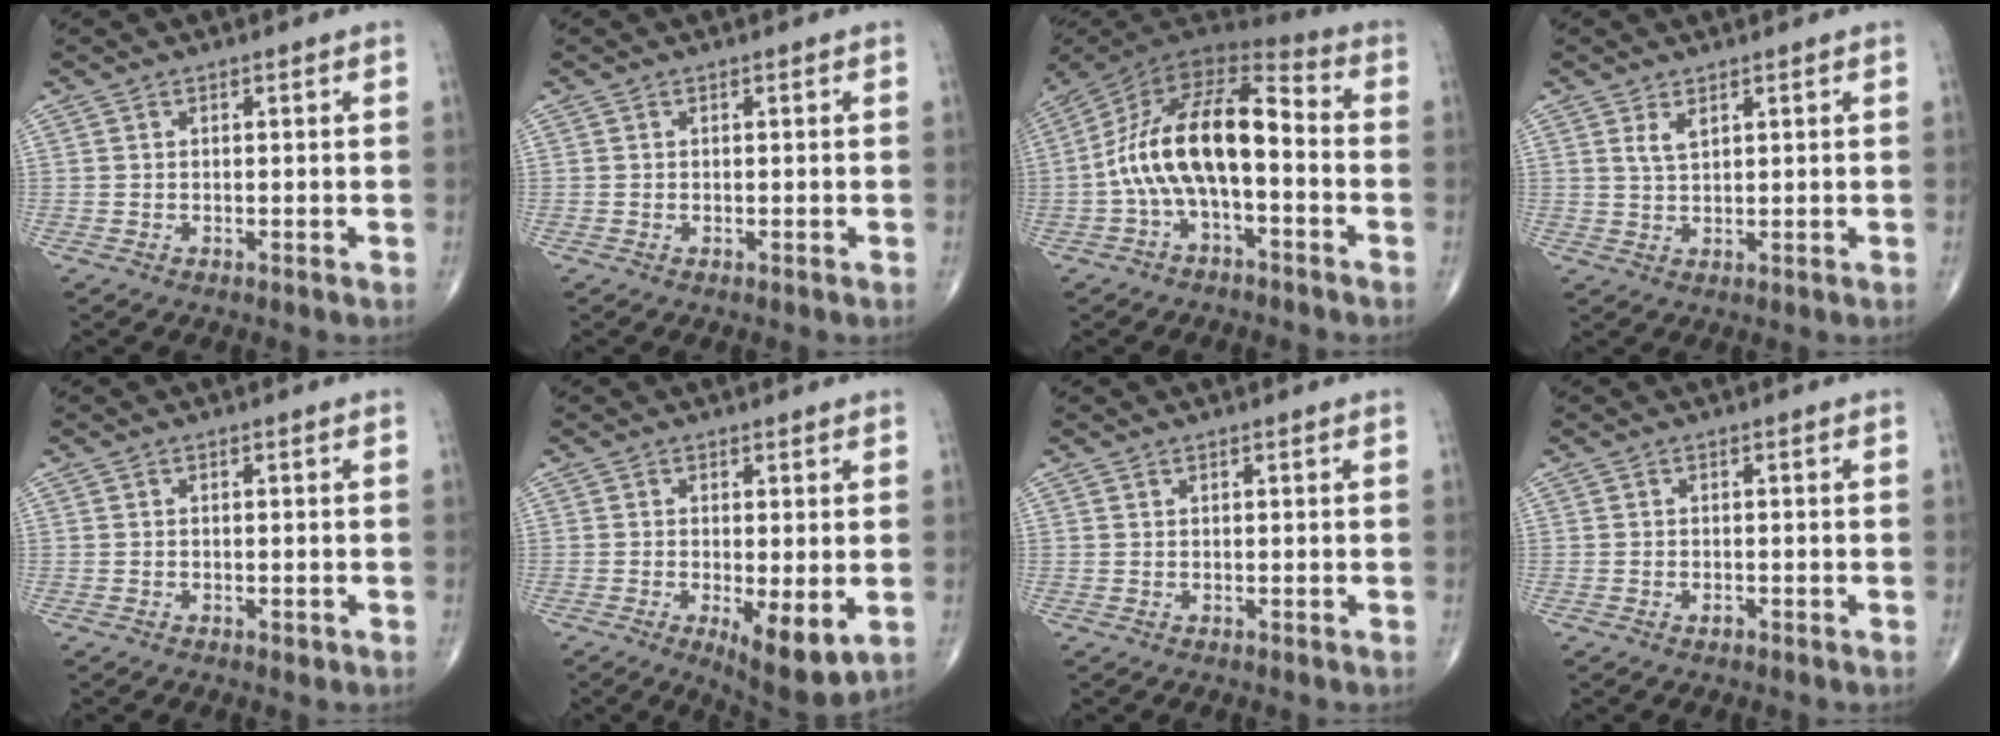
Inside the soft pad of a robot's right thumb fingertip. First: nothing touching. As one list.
[{"total": 0.0}, {"total": 17.0, "force": [-2.4, 7.8, 14.9], "torque": [-0.265, 0.061, -0.052]}, {"total": 2.4, "force": [1.4, 1.0, 1.7], "torque": [-0.031, -0.006, 0.031]}, {"total": 0.9, "force": [-0.4, 0.5, 0.6], "torque": [-0.008, -0.002, -0.005]}, {"total": 8.2, "force": [-1.9, 2.6, 7.5], "torque": [-0.114, -0.024, -0.024]}, {"total": 0.0}, {"total": 0.8, "force": [-0.5, 0.5, 0.4], "torque": [-0.007, 0.002, -0.008]}]